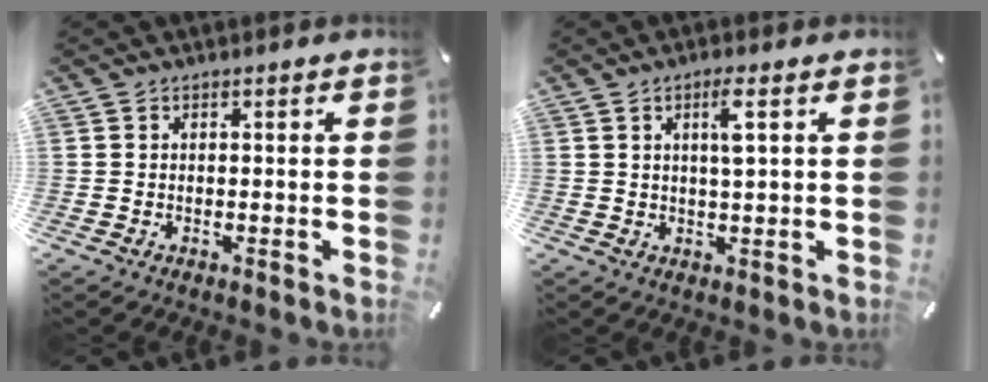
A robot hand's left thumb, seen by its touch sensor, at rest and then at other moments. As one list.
[{"total": 4.5, "force": [1.6, 0.6, 4.2], "torque": [-0.078, -0.001, 0.022]}]